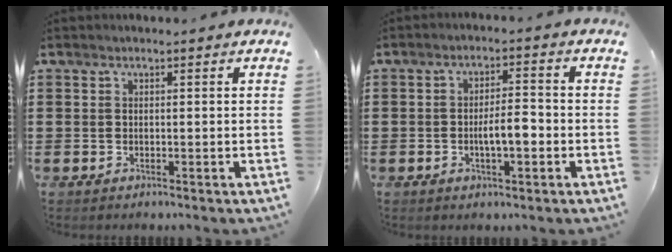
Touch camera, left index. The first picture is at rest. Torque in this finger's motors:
{"motor_torque": [0.50, 0.42, 0.52, 0.07]}